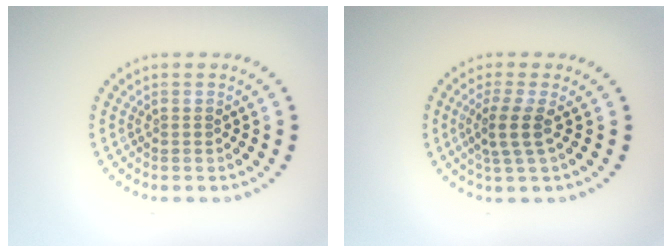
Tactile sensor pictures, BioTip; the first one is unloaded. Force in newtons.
{"total": 2.6, "press": 2.0, "slide": 1.6}